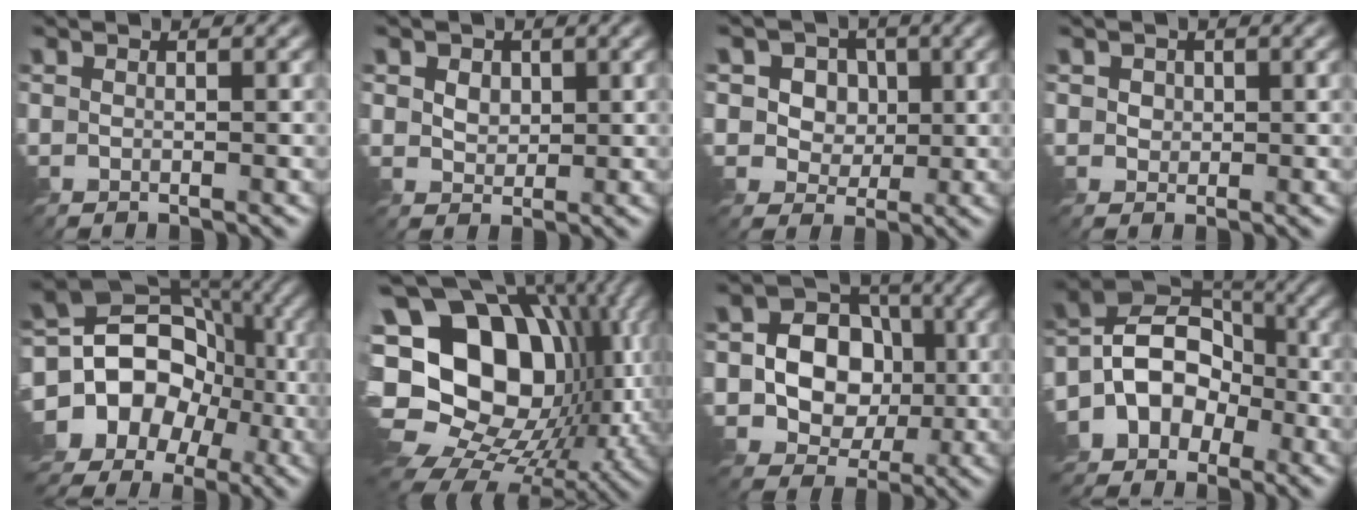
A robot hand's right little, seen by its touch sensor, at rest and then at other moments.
{"total": 1.9, "force": [0.6, 1.5, 1.0], "torque": [-0.023, -0.005, 0.005]}
{"total": 7.8, "force": [3.1, 6.2, 3.4], "torque": [-0.065, 0.007, 0.036]}
{"total": 1.2, "force": [0.4, 1.1, 0.4], "torque": [-0.011, -0.002, 0.009]}
{"total": 13.3, "force": [-4.9, 11.1, 5.4], "torque": [-0.087, 0.014, -0.101]}
{"total": 19.5, "force": [-0.5, 14.9, 12.6], "torque": [-0.233, 0.007, 0.004]}
{"total": 7.4, "force": [-0.3, 6.5, 3.6], "torque": [-0.049, 0.012, -0.018]}
{"total": 8.8, "force": [-4.0, 7.1, 3.4], "torque": [-0.060, 0.009, -0.093]}